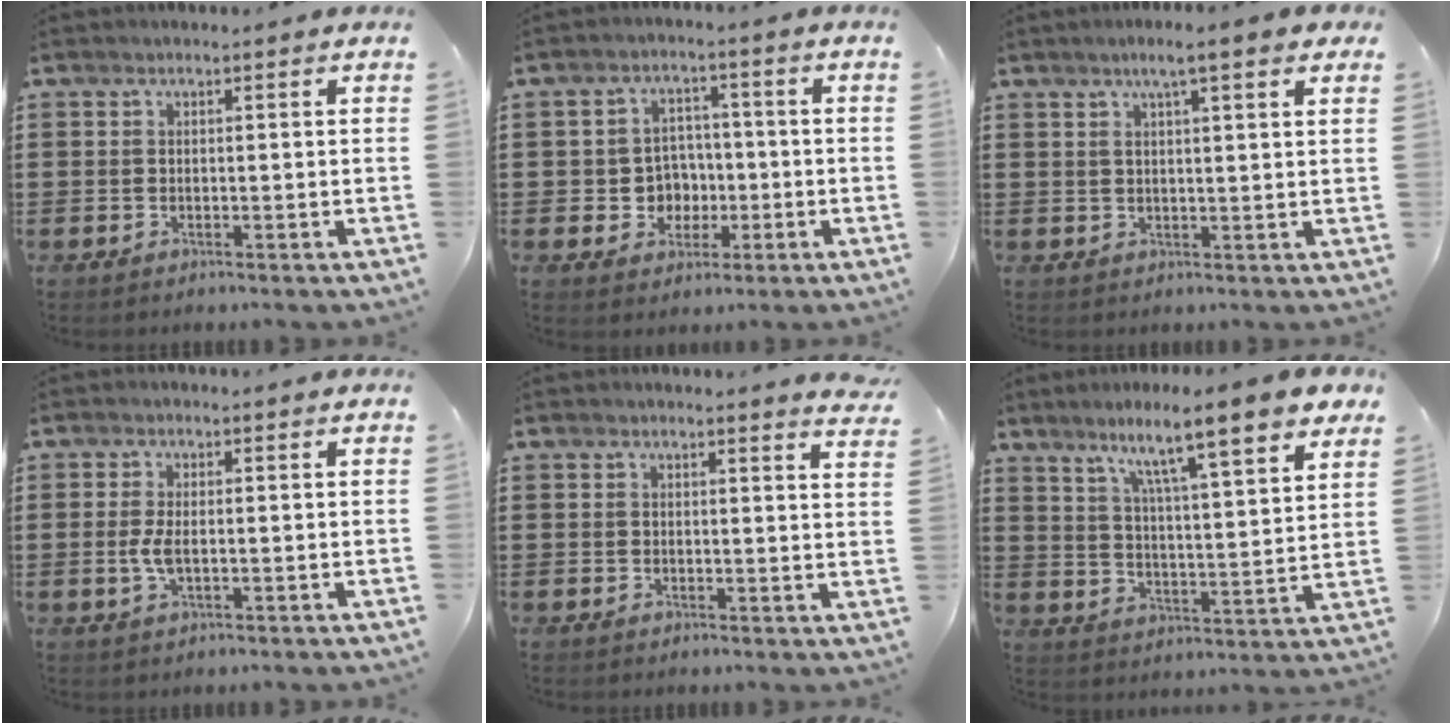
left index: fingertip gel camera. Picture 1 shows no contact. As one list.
[{"total": 5.2, "force": [-0.9, 4.8, 1.6], "torque": [-0.039, 0.010, -0.018]}, {"total": 4.2, "force": [2.6, 0.2, 3.2], "torque": [-0.069, 0.005, 0.043]}, {"total": 2.8, "force": [-0.3, 1.0, 2.6], "torque": [-0.068, -0.006, -0.013]}, {"total": 1.8, "force": [1.7, -0.2, 0.6], "torque": [-0.007, -0.008, 0.031]}, {"total": 9.8, "force": [7.4, 0.1, 6.5], "torque": [-0.128, -0.050, 0.107]}]